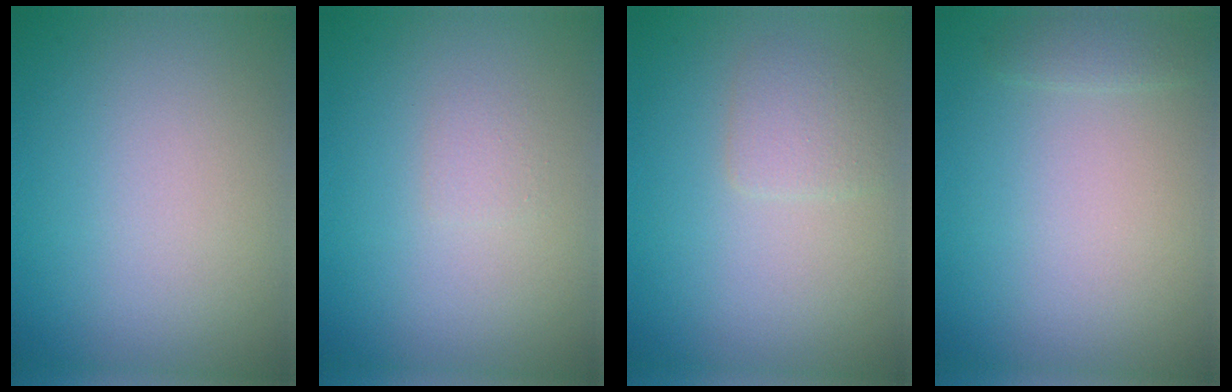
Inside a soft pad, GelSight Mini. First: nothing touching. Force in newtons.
{"total": 0.8, "press": 0.8, "slide": 0.1}
{"total": 1.8, "press": 1.8, "slide": 0.1}
{"total": 1.0, "press": 1.0, "slide": 0.1}